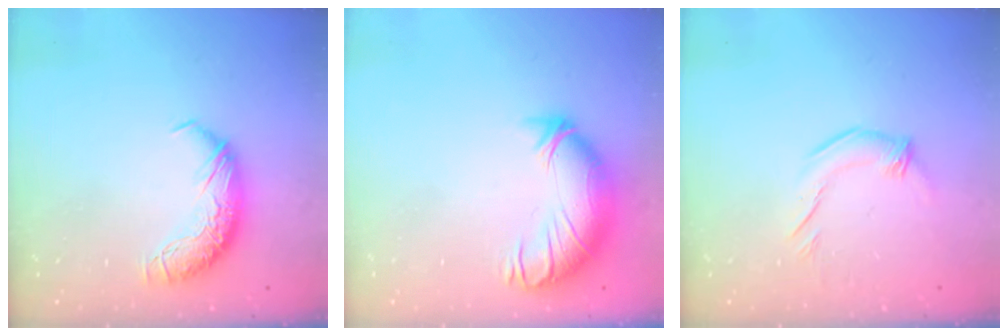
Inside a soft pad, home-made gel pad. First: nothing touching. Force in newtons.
{"total": 3.1, "press": 0.8, "slide": 3.0}
{"total": 2.3, "press": 2.3, "slide": 0.6}